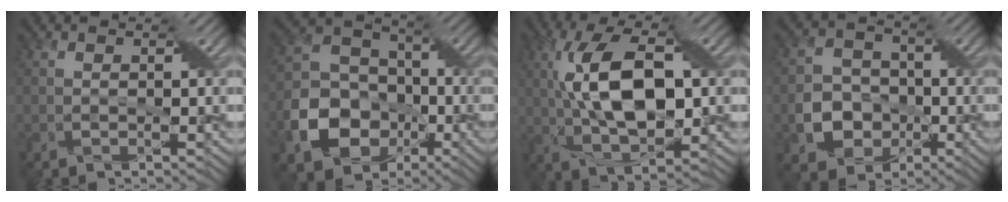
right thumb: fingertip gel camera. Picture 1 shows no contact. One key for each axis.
{"total": 12.6, "fx": -4.9, "fy": 10.0, "fz": 5.9, "tx": -0.148, "ty": -0.027, "tz": -0.099}
{"total": 12.2, "fx": 1.2, "fy": 5.8, "fz": 10.7, "tx": -0.207, "ty": 0.013, "tz": 0.022}
{"total": 7.1, "fx": -2.3, "fy": 6.2, "fz": 2.5, "tx": -0.060, "ty": -0.012, "tz": -0.051}